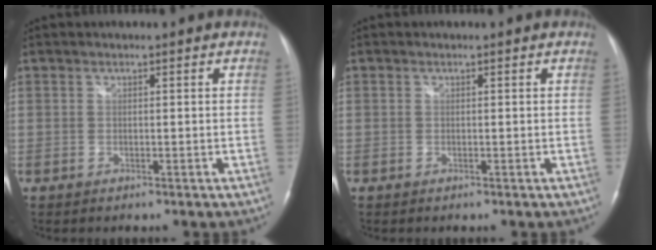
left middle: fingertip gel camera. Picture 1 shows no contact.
{"total": 0.0}